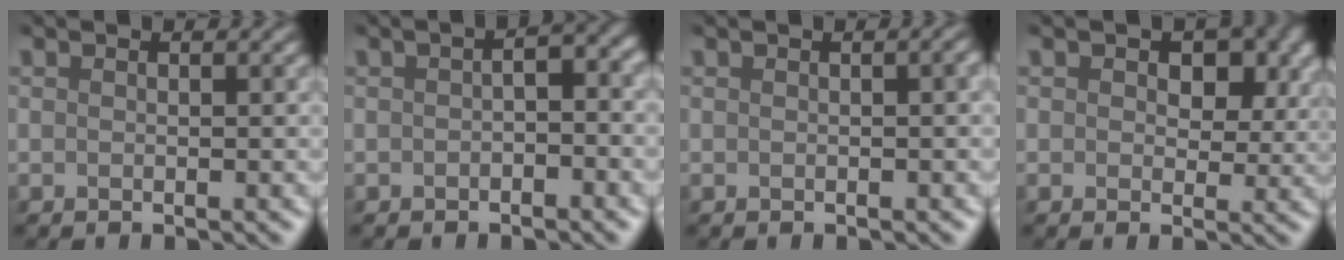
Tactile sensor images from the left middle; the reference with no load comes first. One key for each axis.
{"total": 2.4, "fx": -1.2, "fy": 1.0, "fz": 1.9, "tx": -0.029, "ty": 0.007, "tz": -0.021}
{"total": 1.7, "fx": -0.4, "fy": 0.8, "fz": 1.5, "tx": -0.003, "ty": 0.011, "tz": -0.010}
{"total": 5.8, "fx": 1.9, "fy": 4.0, "fz": 3.7, "tx": -0.038, "ty": 0.017, "tz": 0.016}